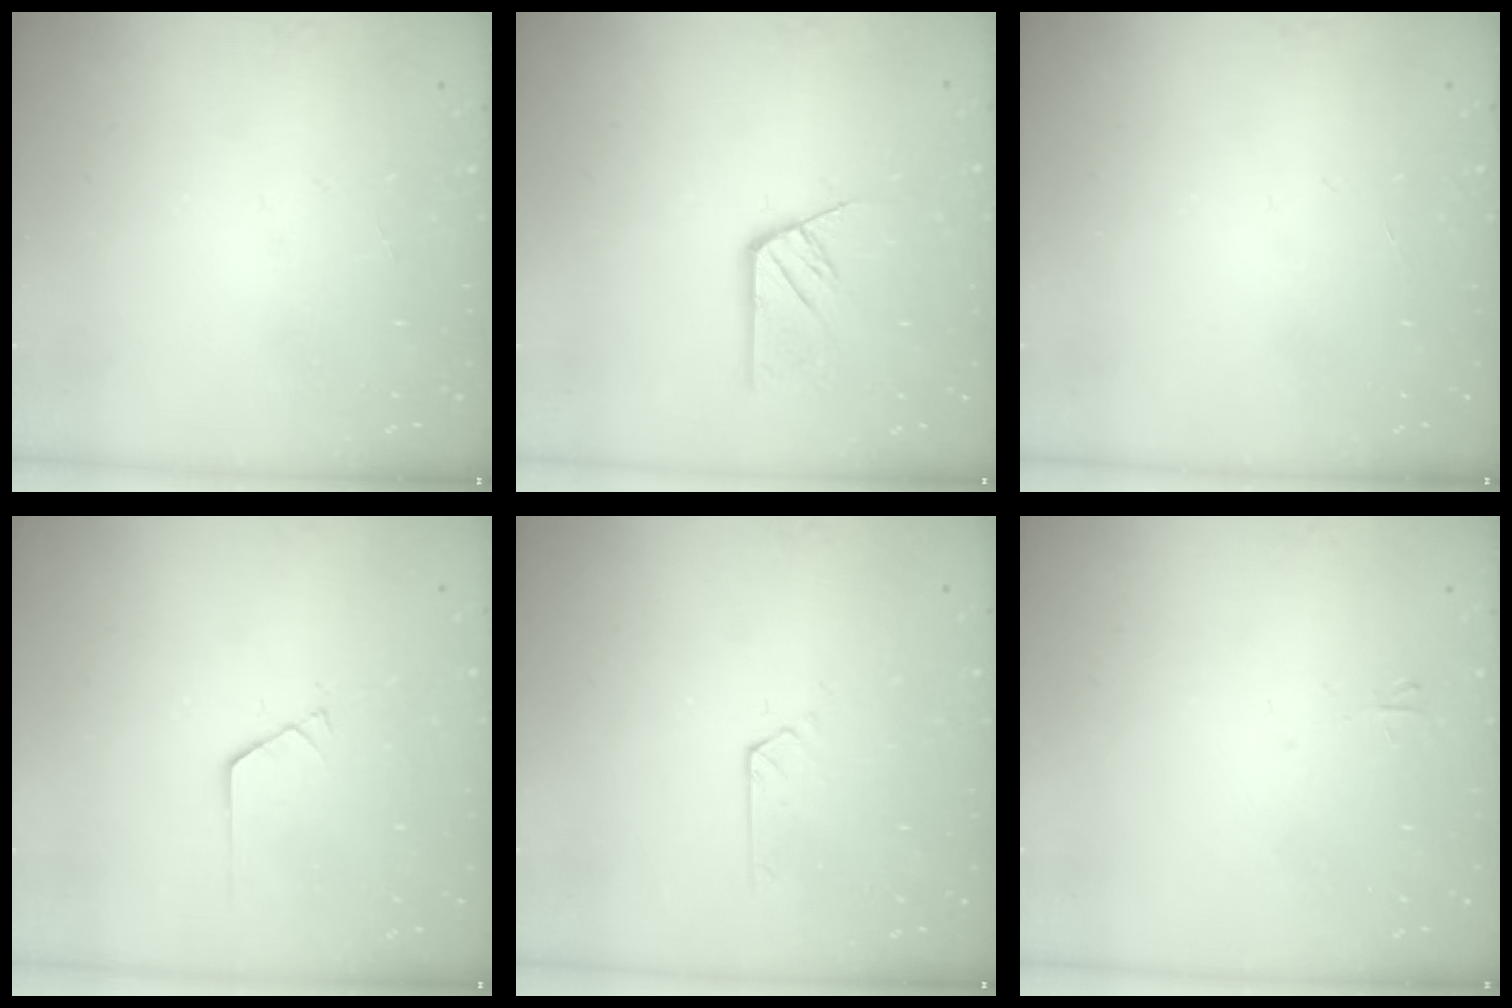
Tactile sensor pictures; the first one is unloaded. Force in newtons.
{"total": 7.9, "press": 7.9, "slide": 0.7}
{"total": 0.0}
{"total": 0.7, "press": 0.6, "slide": 0.1}
{"total": 3.0, "press": 3.0, "slide": 0.4}
{"total": 3.1, "press": 3.1, "slide": 0.4}